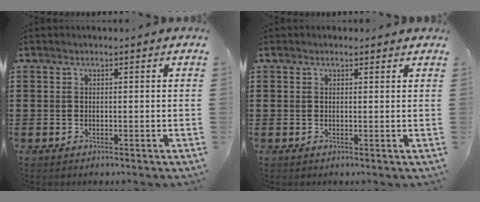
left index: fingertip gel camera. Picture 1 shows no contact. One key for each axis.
{"total": 0.6, "fx": 0.4, "fy": 0.4, "fz": 0.1, "tx": -0.005, "ty": 0.003, "tz": 0.008}